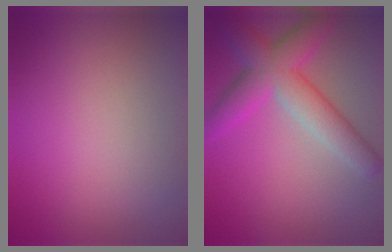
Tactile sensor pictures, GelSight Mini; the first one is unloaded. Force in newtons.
{"total": 6.4, "press": 6.4, "slide": 0.1}